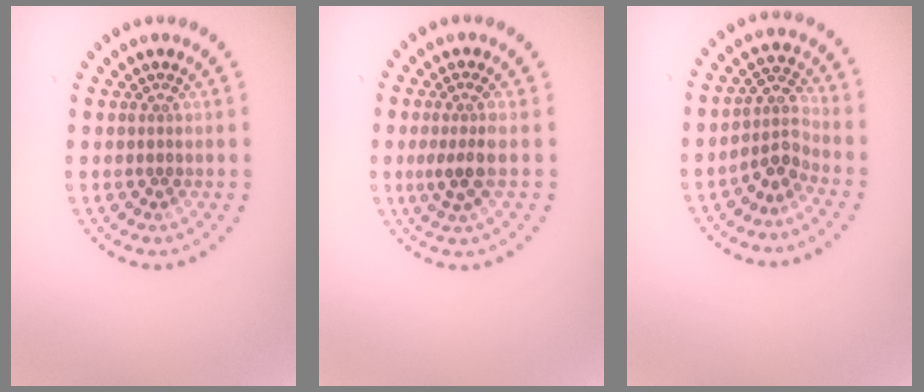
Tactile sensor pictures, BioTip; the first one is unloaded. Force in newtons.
{"total": 2.6, "press": 2.0, "slide": 1.6}
{"total": 2.7, "press": 2.0, "slide": 1.8}